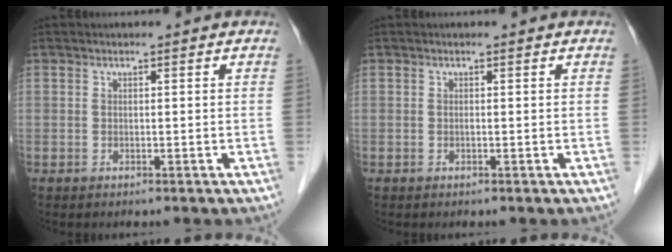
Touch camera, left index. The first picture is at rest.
{"total": 0.0}